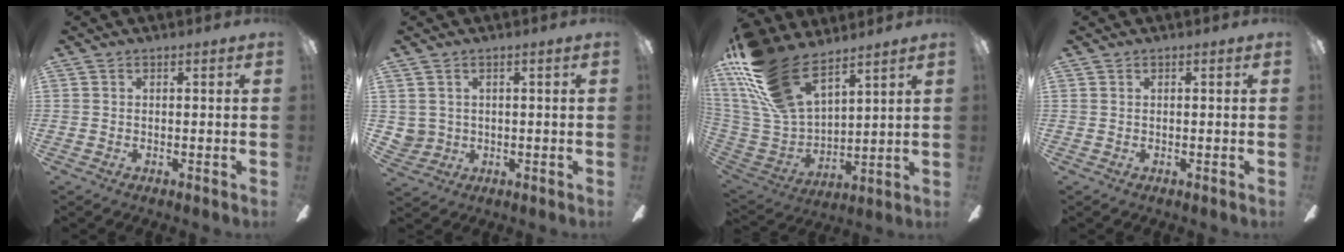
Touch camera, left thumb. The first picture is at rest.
{"total": 3.1, "force": [1.3, 2.8, -0.1], "torque": [-0.008, 0.003, 0.028]}
{"total": 21.4, "force": [14.4, 9.9, 12.4], "torque": [-0.290, -0.083, 0.263]}
{"total": 0.0}